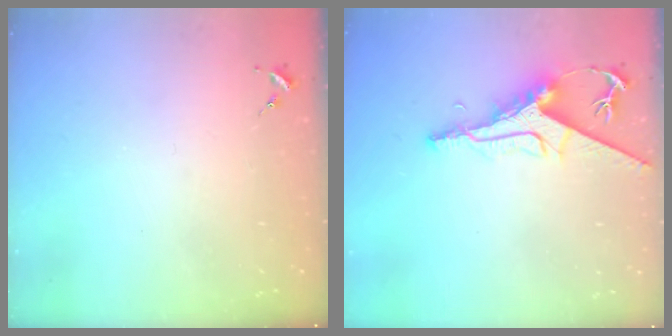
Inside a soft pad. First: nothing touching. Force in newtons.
{"total": 9.8, "press": 9.7, "slide": 1.1}